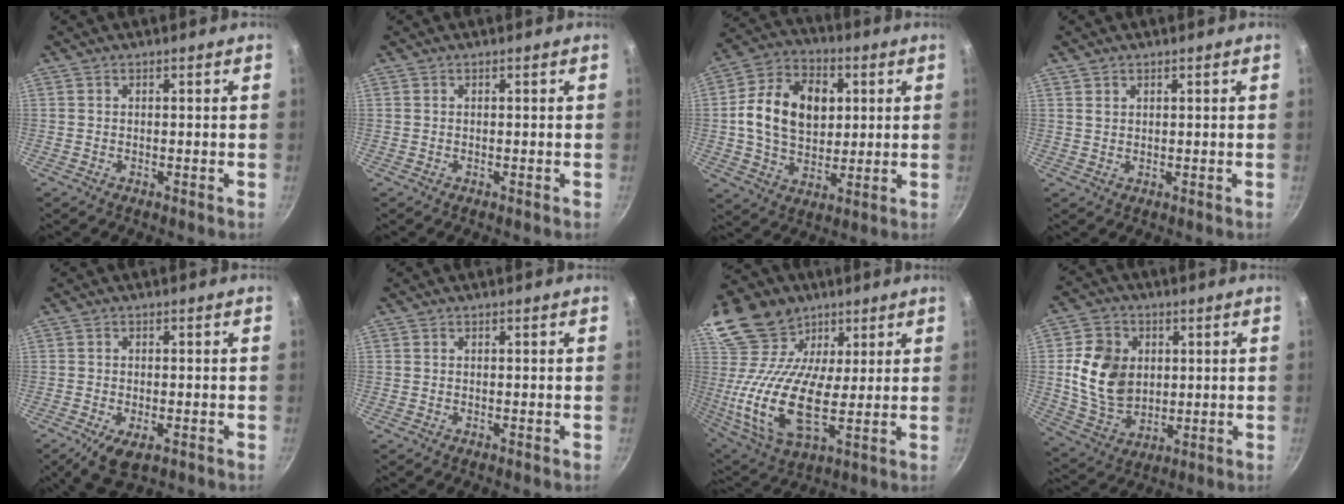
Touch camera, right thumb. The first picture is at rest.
{"total": 0.0}
{"total": 16.3, "force": [2.7, 11.8, 11.0], "torque": [-0.165, 0.008, 0.038]}
{"total": 1.3, "force": [0.8, 0.9, 0.5], "torque": [-0.007, -0.002, 0.016]}
{"total": 5.7, "force": [-2.4, 2.8, 4.3], "torque": [-0.069, -0.004, -0.034]}
{"total": 0.0}
{"total": 22.0, "force": [7.3, 14.6, 14.8], "torque": [-0.287, -0.038, 0.130]}
{"total": 13.8, "force": [1.9, 10.7, 8.4], "torque": [-0.130, -0.010, 0.043]}